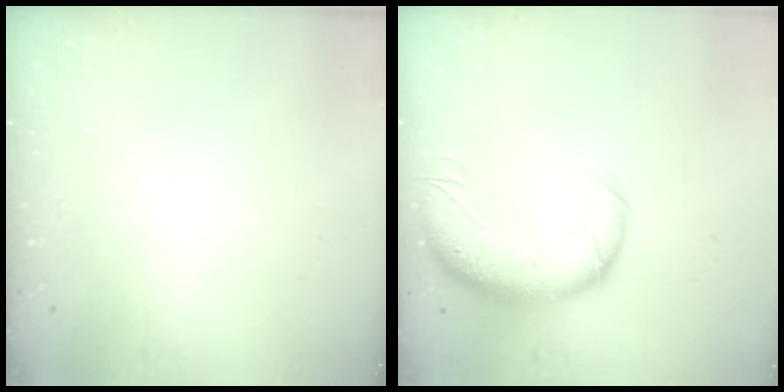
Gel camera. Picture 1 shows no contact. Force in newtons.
{"total": 13.3, "press": 12.8, "slide": 3.6}